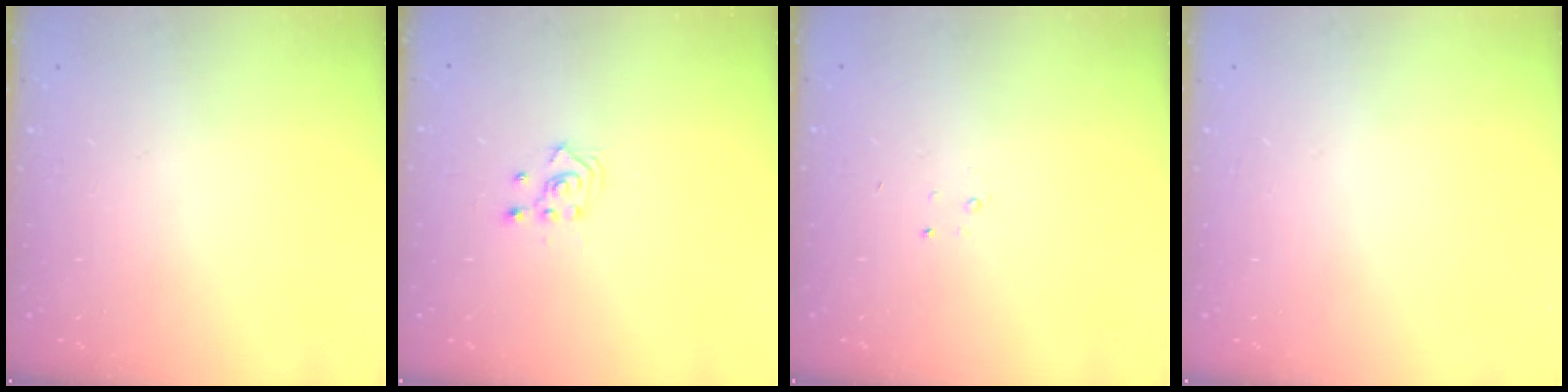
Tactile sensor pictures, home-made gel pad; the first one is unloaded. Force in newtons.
{"total": 2.5, "press": 2.3, "slide": 1.0}
{"total": 1.5, "press": 1.5, "slide": 0.2}
{"total": 0.0}